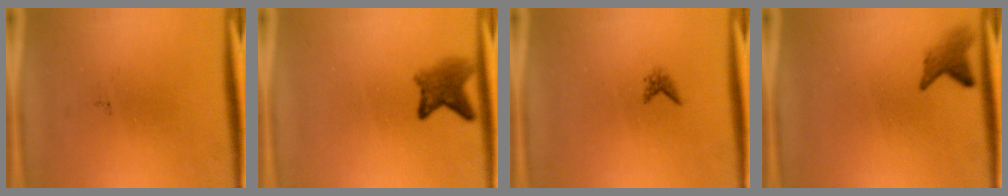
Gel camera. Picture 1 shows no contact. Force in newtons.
{"total": 3.7}
{"total": 0.9}
{"total": 2.4}